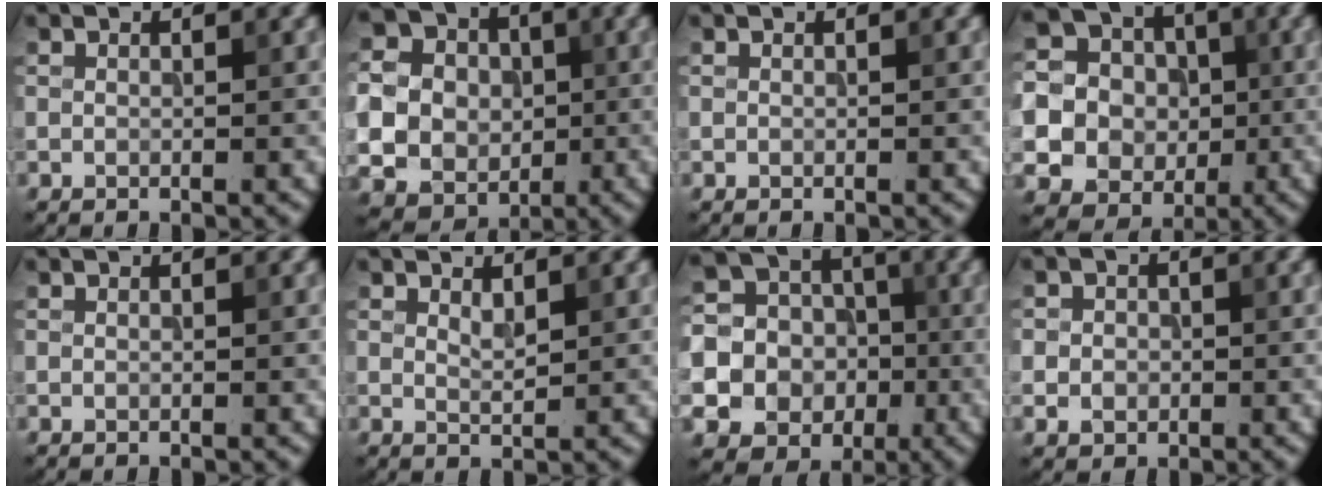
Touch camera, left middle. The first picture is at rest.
{"total": 11.0, "force": [-1.1, 10.1, 4.2], "torque": [-0.113, -0.003, -0.035]}
{"total": 0.0}
{"total": 14.3, "force": [-1.4, 13.6, 4.1], "torque": [-0.130, 0.010, -0.043]}
{"total": 0.0}
{"total": 1.2, "force": [0.7, 0.4, 0.9], "torque": [-0.019, -0.002, 0.014]}
{"total": 17.7, "force": [-4.8, 16.5, 4.1], "torque": [-0.148, -0.017, -0.096]}
{"total": 2.3, "force": [-0.3, 2.1, 0.8], "torque": [0.000, -0.002, -0.013]}